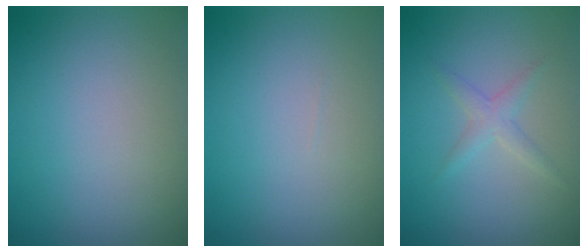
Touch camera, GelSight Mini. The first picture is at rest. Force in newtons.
{"total": 0.0}
{"total": 1.6, "press": 1.6, "slide": 0.0}